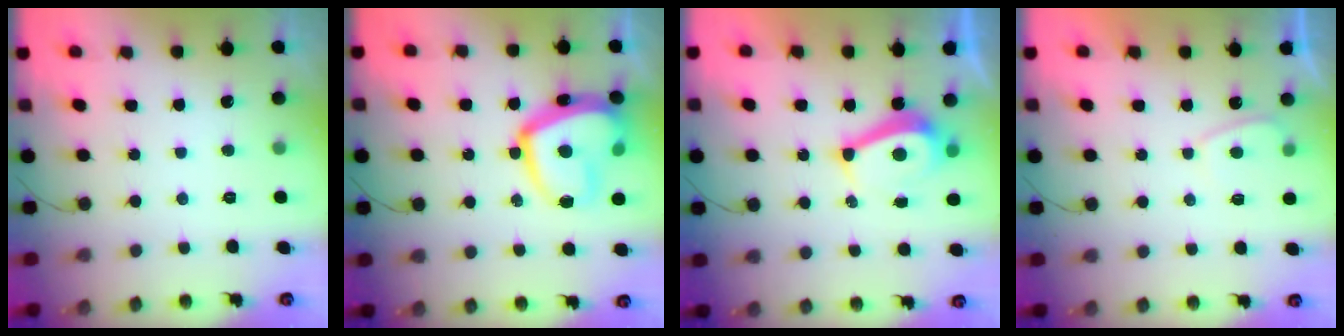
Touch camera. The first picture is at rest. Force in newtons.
{"total": 20.4, "press": 20.3, "slide": 2.1}
{"total": 7.7, "press": 7.7, "slide": 0.2}
{"total": 2.0, "press": 2.0, "slide": 0.6}